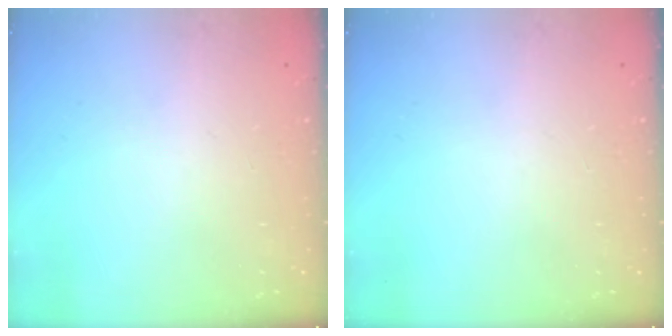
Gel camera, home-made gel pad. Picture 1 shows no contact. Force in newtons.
{"total": 0.0}